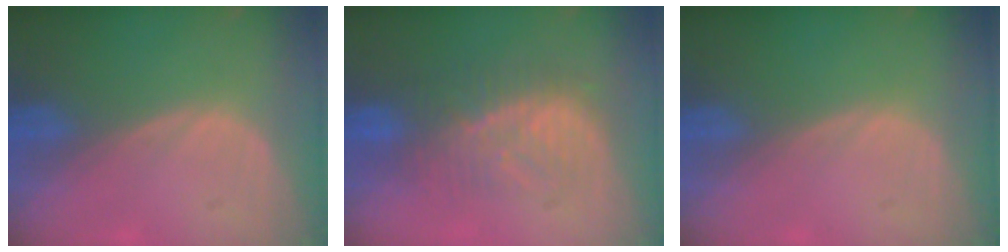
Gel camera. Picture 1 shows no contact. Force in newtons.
{"total": 8.0, "press": 7.8, "slide": 1.6}
{"total": 0.0}